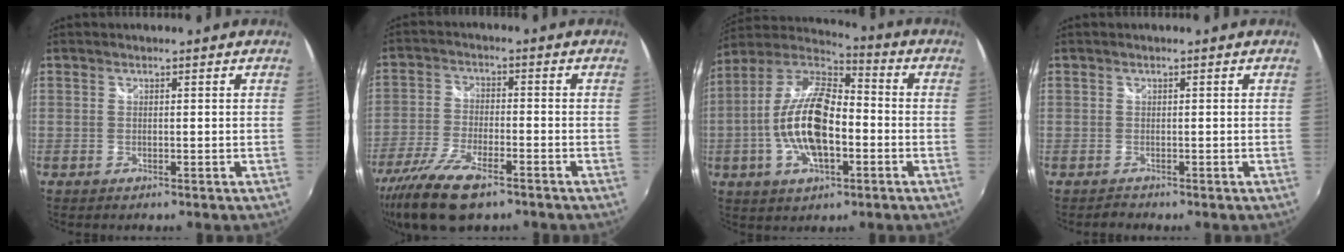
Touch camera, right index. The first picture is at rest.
{"total": 12.8, "force": [-8.8, 4.4, 8.1], "torque": [-0.189, -0.031, -0.171]}
{"total": 16.7, "force": [-3.4, 7.4, 14.6], "torque": [-0.294, 0.004, -0.066]}
{"total": 1.1, "force": [-0.8, 0.7, -0.2], "torque": [0.001, 0.002, -0.014]}